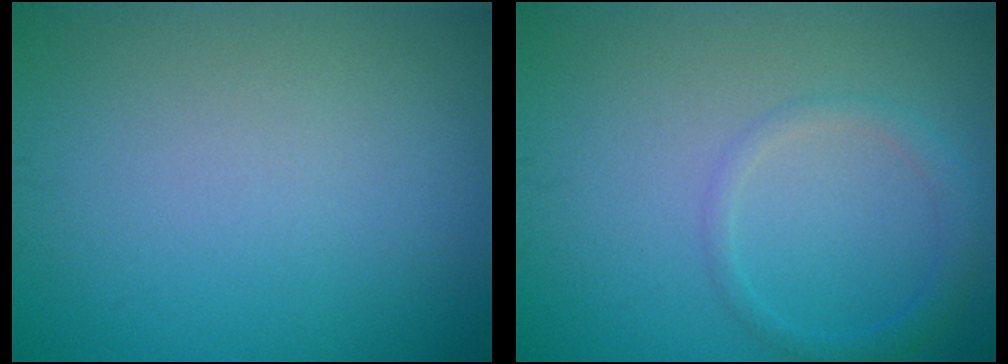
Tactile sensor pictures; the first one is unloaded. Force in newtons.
{"total": 1.7, "press": 1.7, "slide": 0.1}